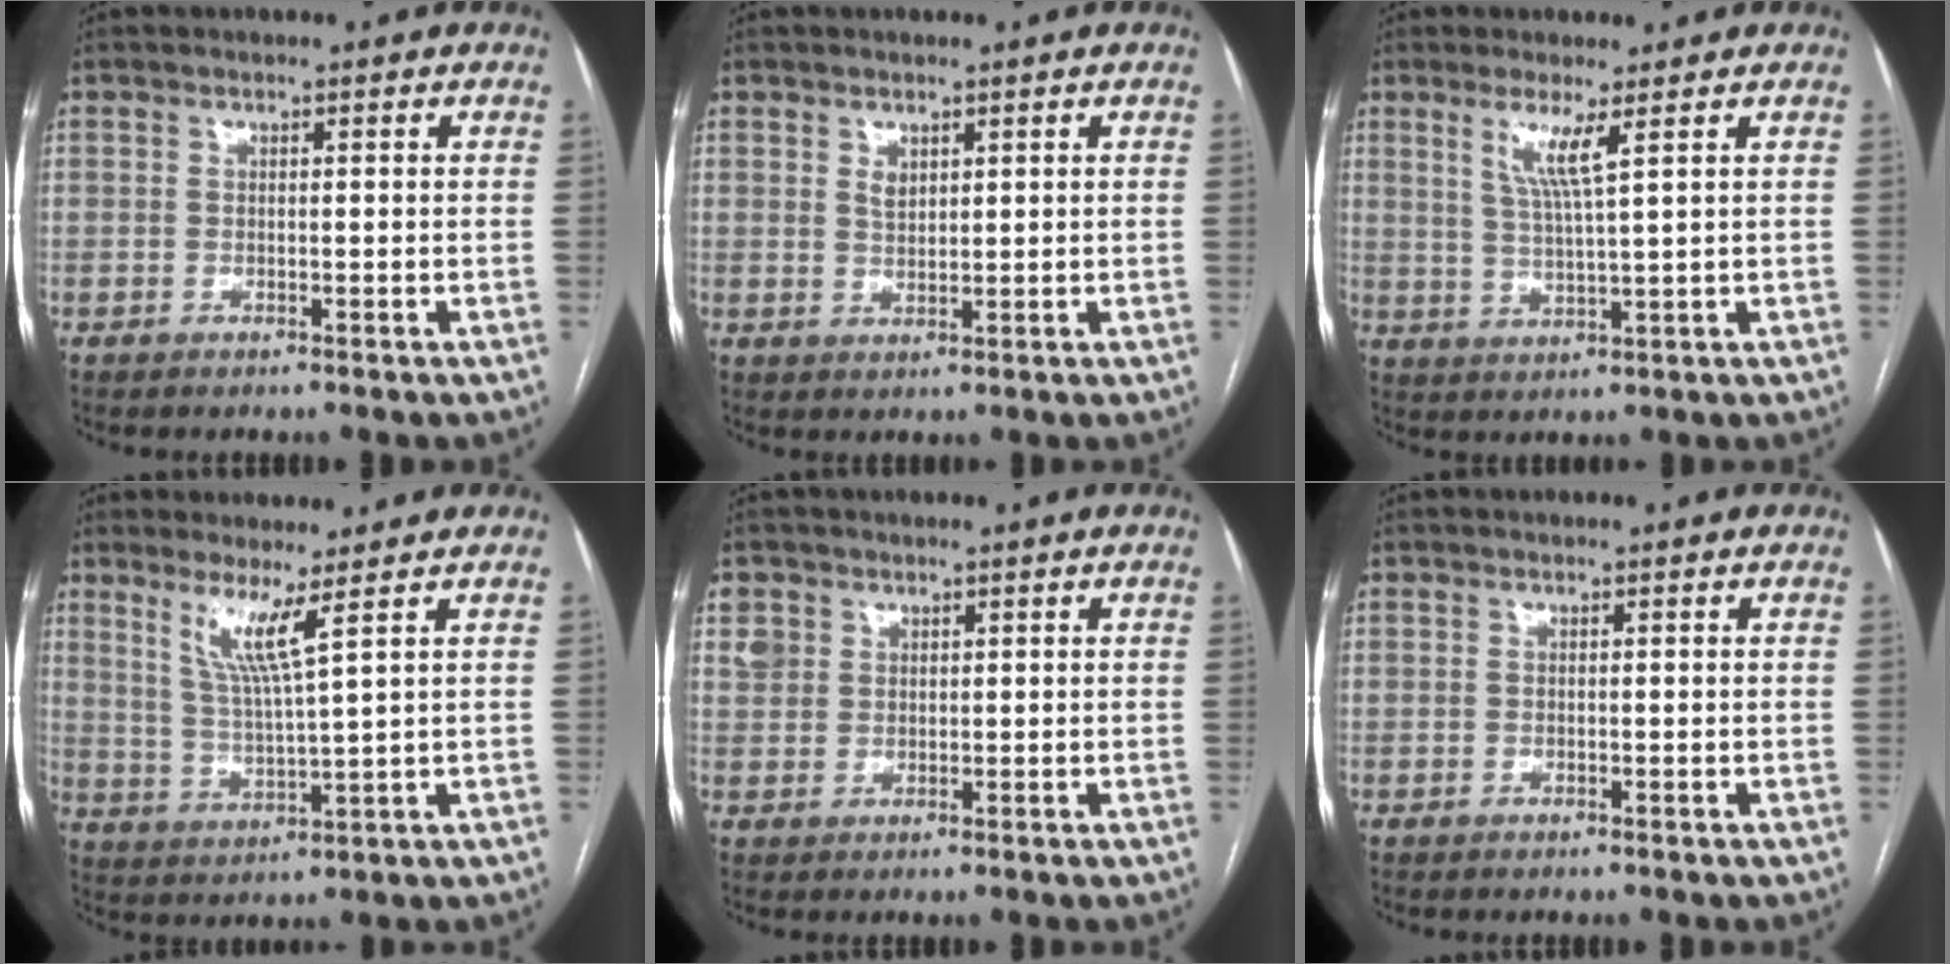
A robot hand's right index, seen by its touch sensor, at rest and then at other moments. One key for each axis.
{"total": 1.9, "fx": 1.0, "fy": 1.1, "fz": 1.1, "tx": -0.023, "ty": -0.003, "tz": 0.025}
{"total": 4.9, "fx": 2.4, "fy": -0.7, "fz": 4.2, "tx": -0.085, "ty": -0.012, "tz": 0.049}
{"total": 6.0, "fx": 3.4, "fy": -1.2, "fz": 4.8, "tx": -0.095, "ty": -0.018, "tz": 0.070}
{"total": 2.6, "fx": 1.4, "fy": 2.2, "fz": 0.3, "tx": -0.003, "ty": 0.008, "tz": 0.027}
{"total": 0.0}